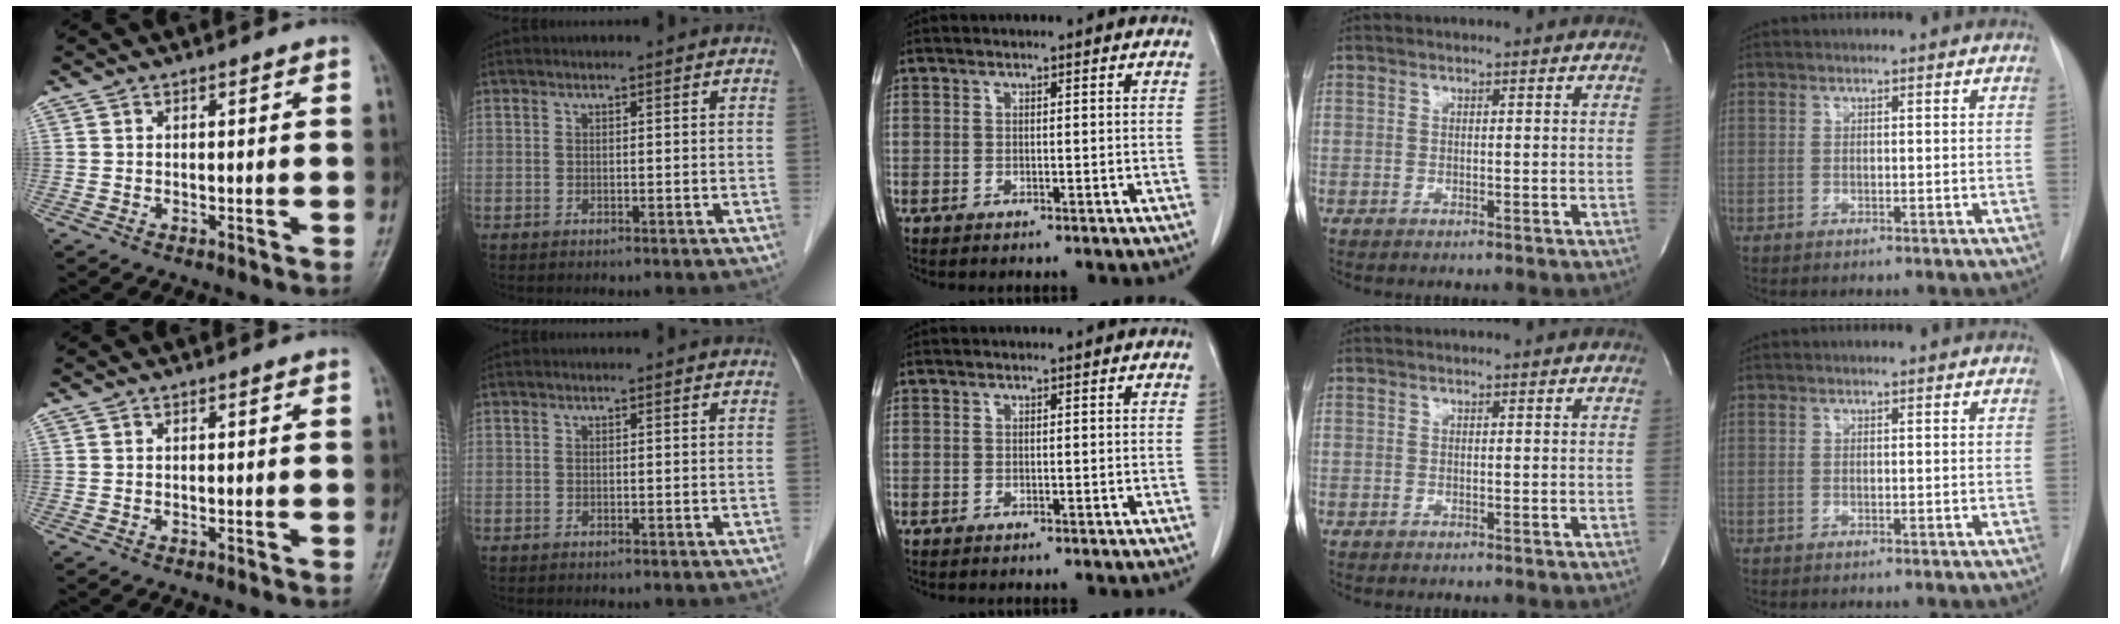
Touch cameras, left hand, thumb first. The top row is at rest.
{}